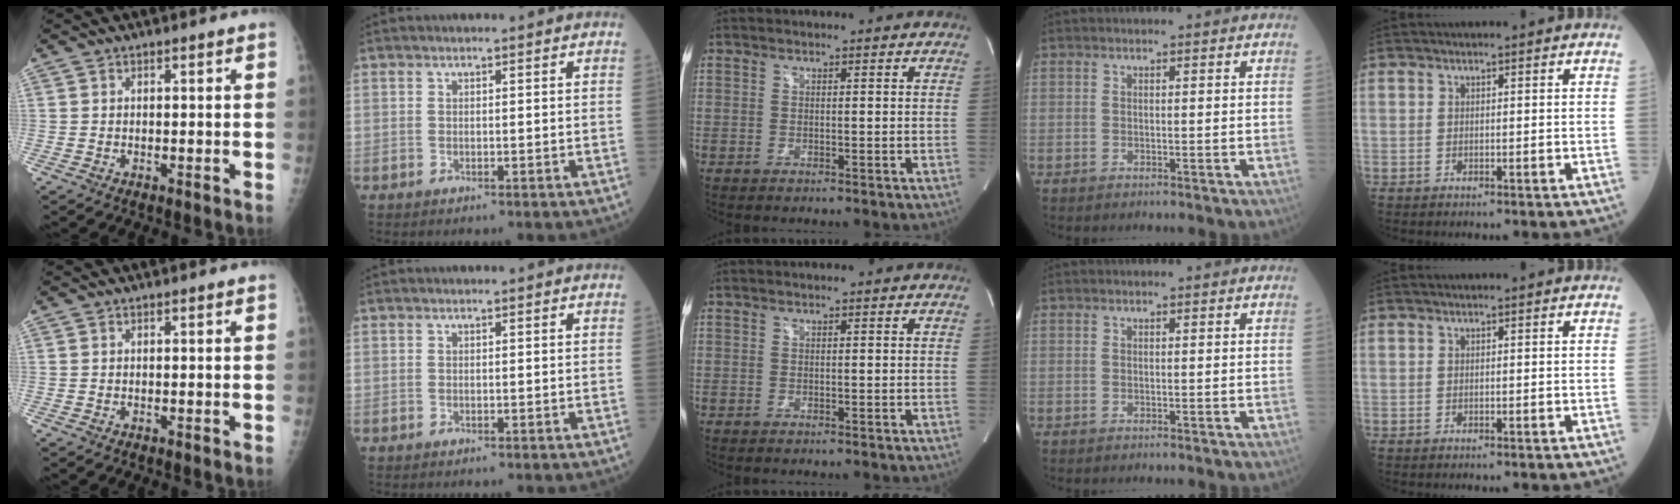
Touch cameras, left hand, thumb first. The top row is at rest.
{}